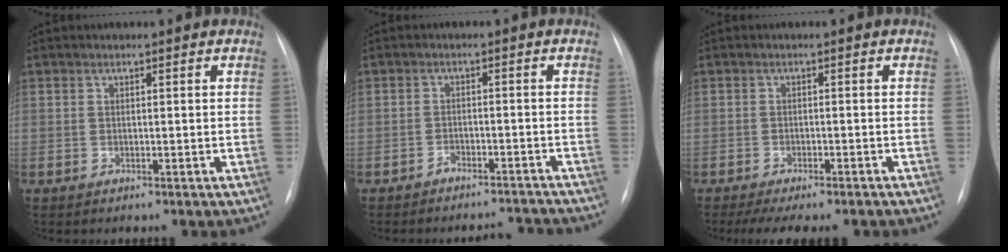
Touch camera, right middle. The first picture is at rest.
{"total": 5.1, "force": [-5.0, 0.8, 0.1], "torque": [0.006, 0.011, -0.066]}
{"total": 10.0, "force": [-8.4, 2.2, 4.9], "torque": [-0.065, -0.005, -0.109]}